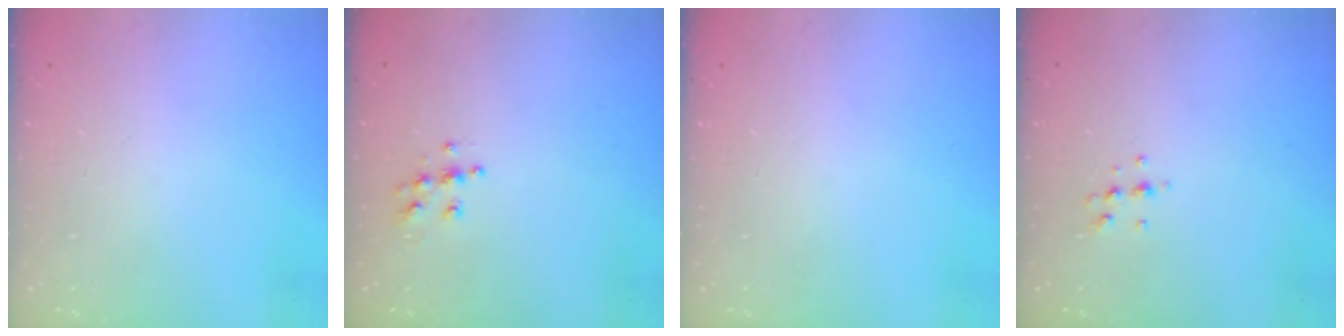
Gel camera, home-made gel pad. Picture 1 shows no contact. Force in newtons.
{"total": 6.6, "press": 6.6, "slide": 0.3}
{"total": 0.0}
{"total": 5.4, "press": 5.3, "slide": 1.1}